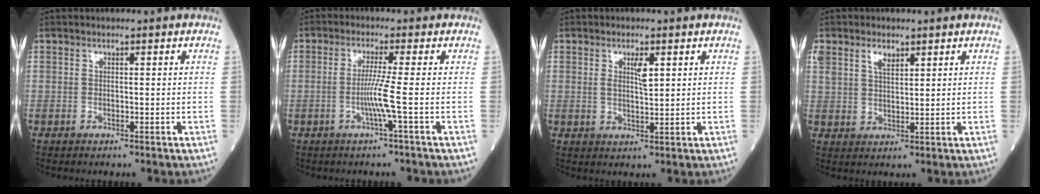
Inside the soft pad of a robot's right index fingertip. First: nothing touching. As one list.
[{"total": 4.1, "force": [-1.0, -1.5, 3.6], "torque": [-0.077, -0.007, -0.023]}, {"total": 3.1, "force": [1.2, 0.7, 2.8], "torque": [-0.052, 0.001, 0.020]}, {"total": 4.5, "force": [2.6, 2.4, 2.8], "torque": [-0.061, 0.012, 0.055]}]